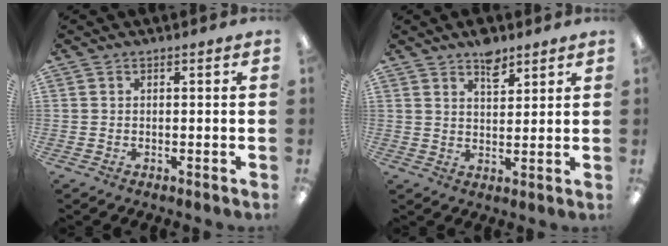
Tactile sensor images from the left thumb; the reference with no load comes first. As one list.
[{"total": 5.8, "force": [4.4, 2.6, 2.8], "torque": [-0.032, -0.024, 0.075]}]